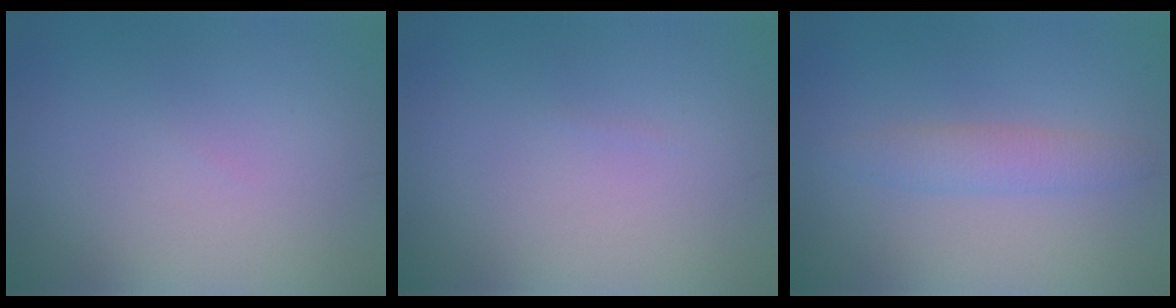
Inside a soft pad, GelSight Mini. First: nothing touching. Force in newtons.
{"total": 0.0}
{"total": 2.0, "press": 2.0, "slide": 0.1}